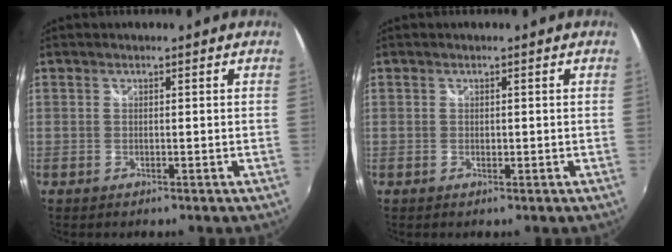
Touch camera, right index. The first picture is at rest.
{"total": 0.5, "force": [0.0, 0.4, 0.3], "torque": [-0.004, -0.001, -0.001]}